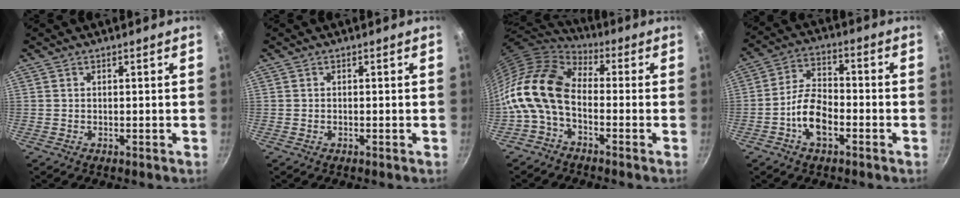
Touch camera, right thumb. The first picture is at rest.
{"total": 0.0}
{"total": 14.3, "force": [-2.8, 8.8, 10.9], "torque": [-0.196, 0.036, -0.077]}
{"total": 9.0, "force": [-3.5, 4.7, 6.8], "torque": [-0.115, 0.038, -0.070]}